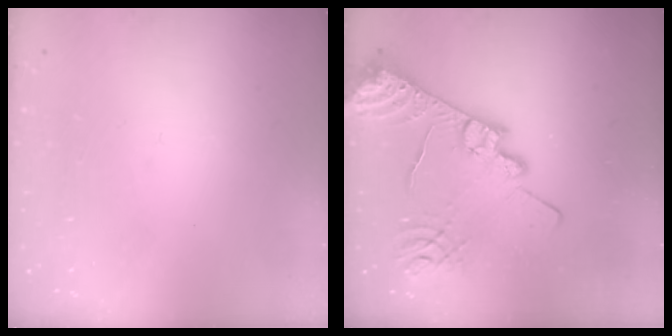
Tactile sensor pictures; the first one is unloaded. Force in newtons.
{"total": 16.2, "press": 16.1, "slide": 1.7}